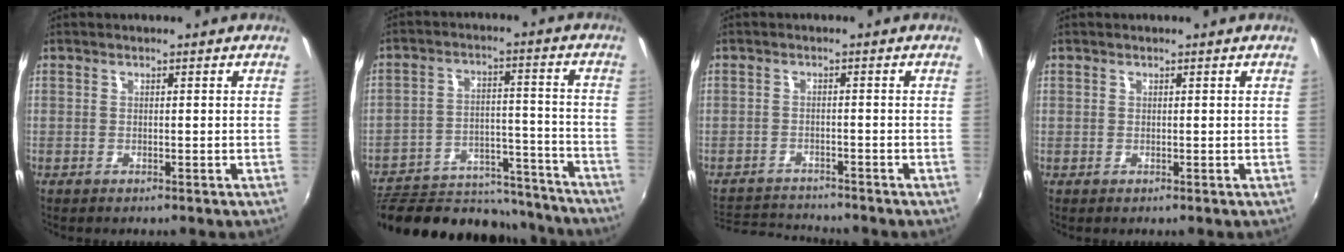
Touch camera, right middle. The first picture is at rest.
{"total": 22.1, "force": [-19.1, 8.9, 6.7], "torque": [-0.134, 0.038, -0.246]}
{"total": 6.6, "force": [-6.0, 2.7, 0.6], "torque": [-0.032, 0.024, -0.101]}
{"total": 0.8, "force": [0.0, 0.8, -0.1], "torque": [0.001, 0.004, 0.001]}